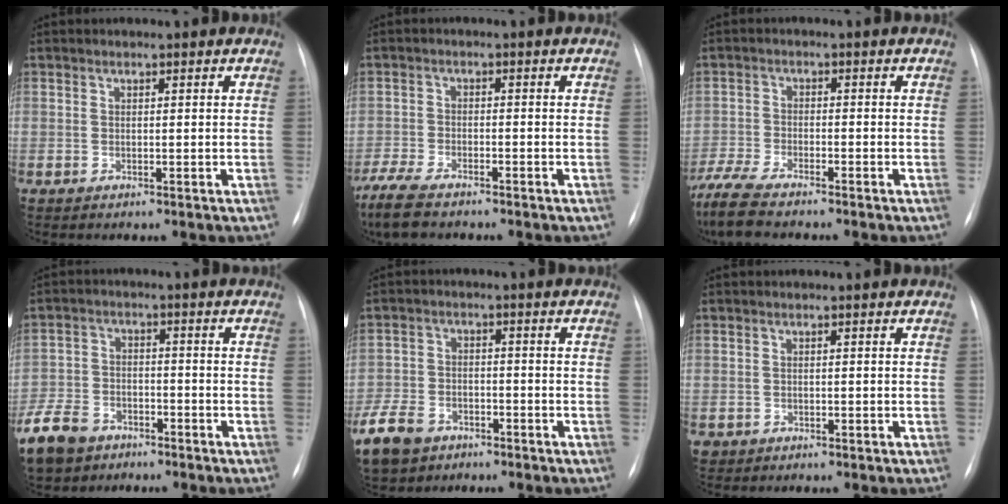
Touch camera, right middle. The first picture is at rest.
{"total": 9.1, "force": [-7.3, 2.7, 4.7], "torque": [-0.099, -0.020, -0.125]}
{"total": 9.9, "force": [-8.3, 1.9, 5.0], "torque": [-0.105, -0.018, -0.143]}
{"total": 10.9, "force": [-7.2, 7.1, 4.1], "torque": [-0.114, 0.000, -0.126]}
{"total": 10.1, "force": [-6.2, 6.7, 4.3], "torque": [-0.116, 0.000, -0.106]}
{"total": 1.0, "force": [-0.5, 0.9, 0.1], "torque": [-0.009, 0.003, -0.002]}